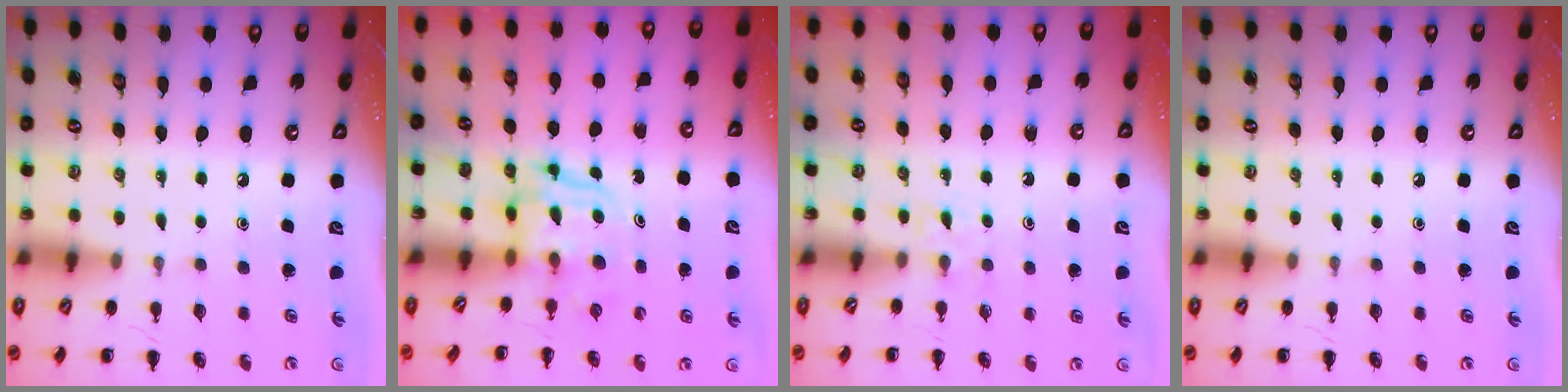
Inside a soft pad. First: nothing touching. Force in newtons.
{"total": 3.5, "press": 3.5, "slide": 0.3}
{"total": 2.2, "press": 2.0, "slide": 1.0}
{"total": 0.0}